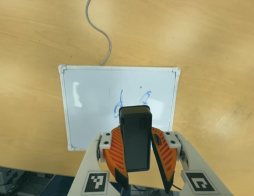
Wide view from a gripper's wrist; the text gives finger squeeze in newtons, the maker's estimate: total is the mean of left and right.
{"total": 8.0, "left": 8.9, "right": 7.1}